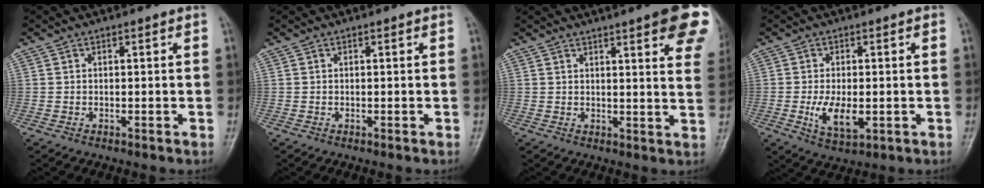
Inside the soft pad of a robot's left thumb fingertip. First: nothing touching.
{"total": 0.0}
{"total": 15.6, "force": [8.6, 3.3, 12.7], "torque": [-0.139, -0.023, 0.093]}
{"total": 6.7, "force": [-1.3, 3.2, 5.7], "torque": [-0.103, -0.007, -0.015]}